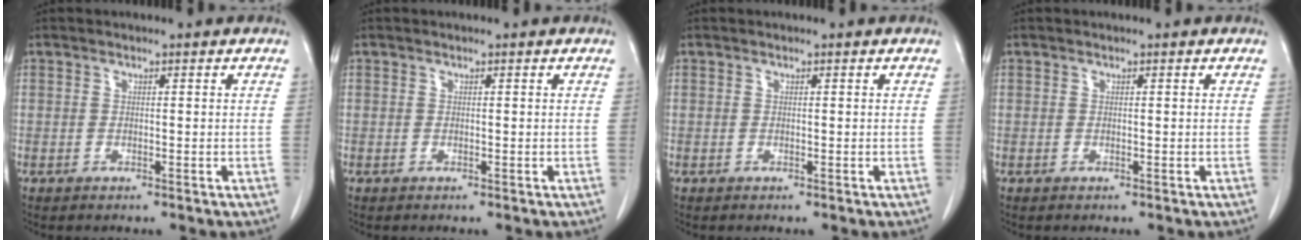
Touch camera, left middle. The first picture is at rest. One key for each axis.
{"total": 0.0}
{"total": 0.0}
{"total": 0.0}